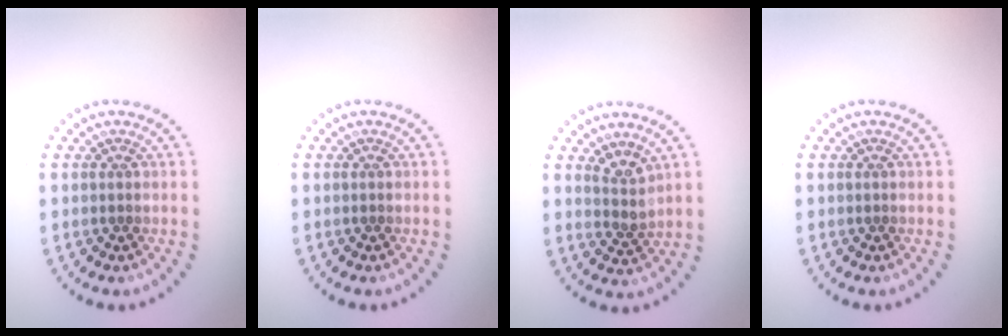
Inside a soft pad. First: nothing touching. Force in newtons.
{"total": 0.0}
{"total": 2.0, "press": 1.5, "slide": 1.3}
{"total": 0.0}